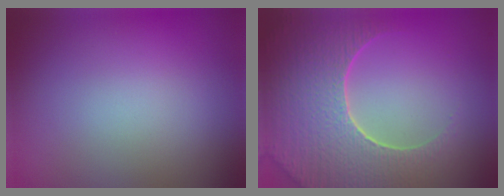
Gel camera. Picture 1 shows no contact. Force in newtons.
{"total": 9.0, "press": 6.2, "slide": 6.5}